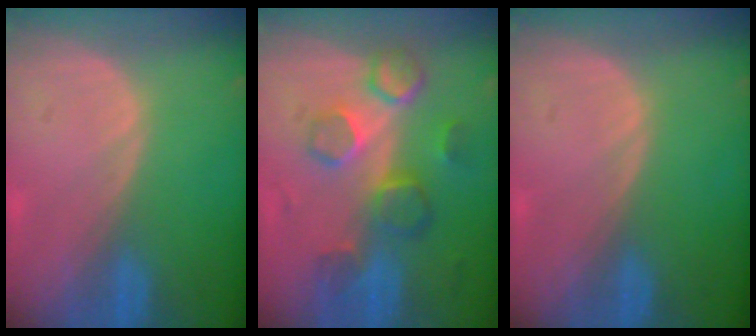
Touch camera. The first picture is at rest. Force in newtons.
{"total": 8.7, "press": 8.0, "slide": 3.5}
{"total": 0.0}